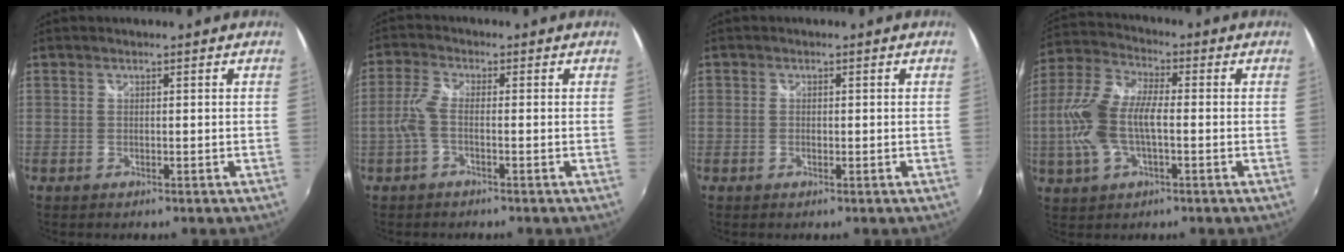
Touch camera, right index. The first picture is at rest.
{"total": 3.6, "force": [-1.2, 0.8, 3.4], "torque": [-0.082, 0.004, -0.026]}
{"total": 0.8, "force": [-0.2, 0.6, 0.6], "torque": [-0.012, 0.000, -0.007]}
{"total": 12.9, "force": [-1.8, 6.0, 11.3], "torque": [-0.250, 0.009, -0.036]}